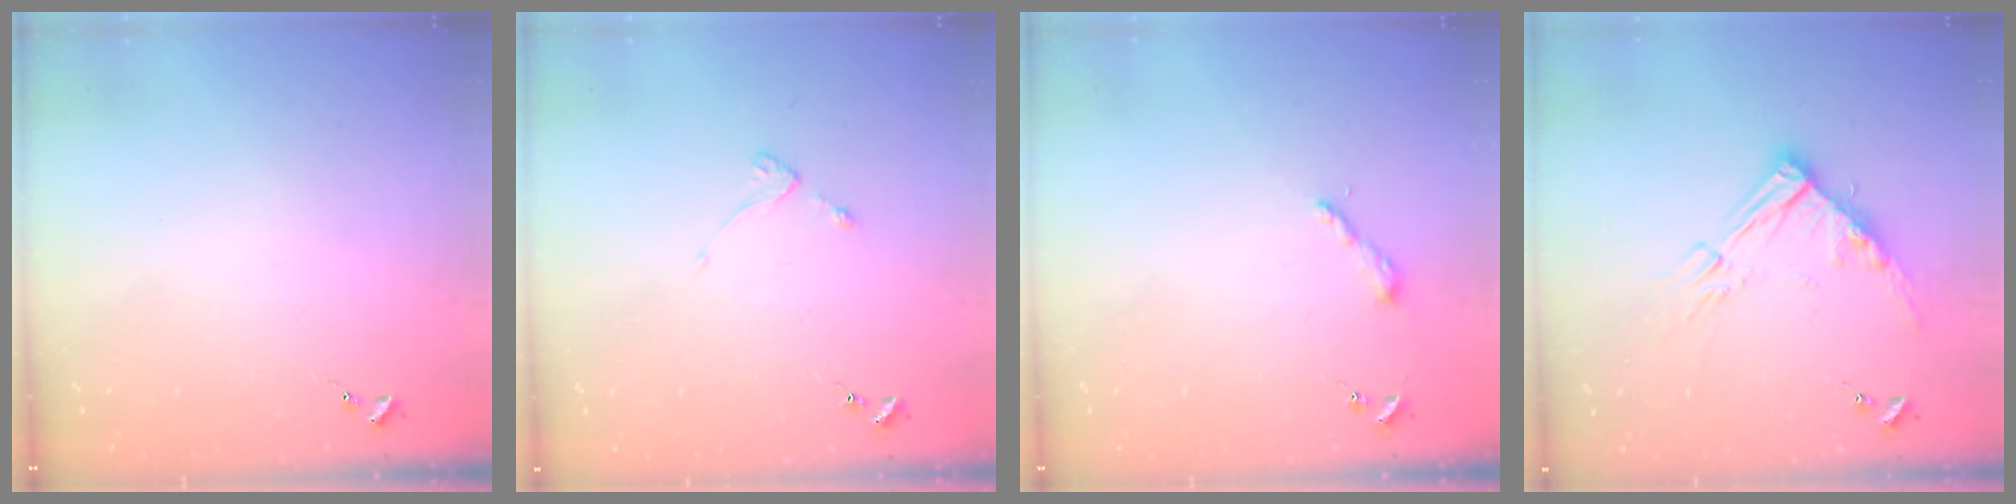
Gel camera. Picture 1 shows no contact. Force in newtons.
{"total": 2.7, "press": 2.6, "slide": 0.5}
{"total": 3.8, "press": 3.8, "slide": 0.3}
{"total": 12.3, "press": 12.2, "slide": 1.3}